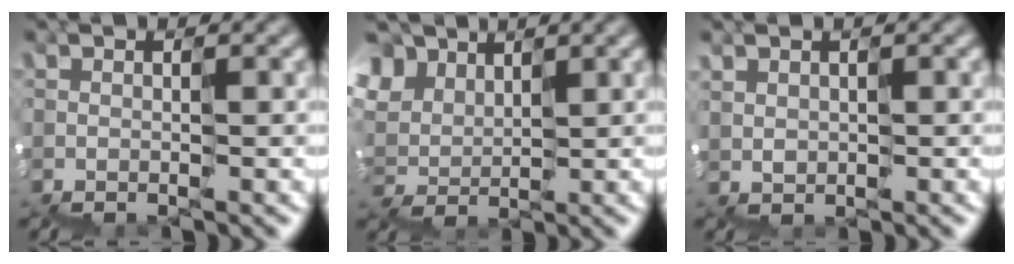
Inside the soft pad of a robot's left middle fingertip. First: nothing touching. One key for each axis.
{"total": 4.9, "fx": 4.1, "fy": 2.5, "fz": -0.9, "tx": -0.009, "ty": 0.026, "tz": 0.074}
{"total": 1.2, "fx": 0.5, "fy": 1.1, "fz": -0.2, "tx": 0.009, "ty": 0.013, "tz": 0.019}